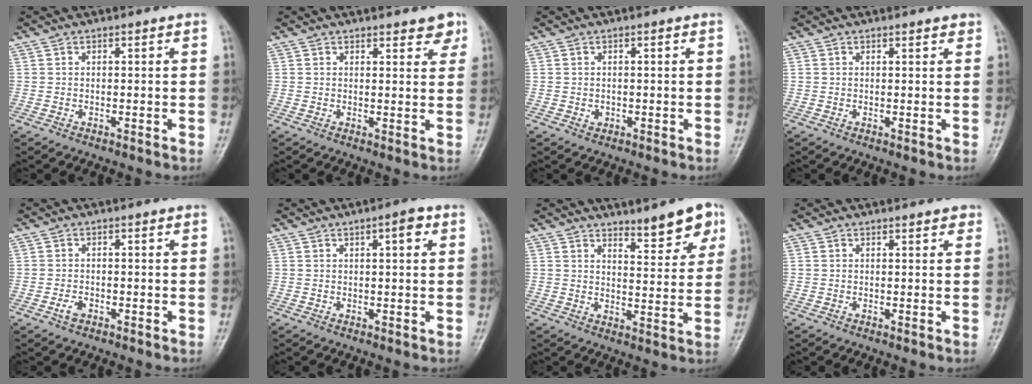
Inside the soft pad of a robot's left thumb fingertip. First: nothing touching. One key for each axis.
{"total": 3.9, "fx": 2.9, "fy": 1.5, "fz": 2.1, "tx": -0.002, "ty": -0.014, "tz": 0.035}
{"total": 0.9, "fx": -0.1, "fy": 0.8, "fz": 0.4, "tx": -0.002, "ty": 0.001, "tz": 0.000}
{"total": 1.2, "fx": 1.0, "fy": 0.4, "fz": 0.6, "tx": -0.006, "ty": -0.004, "tz": 0.011}
{"total": 1.7, "fx": -0.9, "fy": 1.0, "fz": 1.1, "tx": -0.022, "ty": 0.004, "tz": -0.017}
{"total": 3.2, "fx": 1.3, "fy": 0.9, "fz": 2.8, "tx": -0.039, "ty": 0.002, "tz": 0.018}
{"total": 8.1, "fx": 5.6, "fy": 2.4, "fz": 5.4, "tx": -0.051, "ty": -0.038, "tz": 0.079}
{"total": 1.4, "fx": 1.0, "fy": 0.5, "fz": 0.7, "tx": -0.005, "ty": -0.003, "tz": 0.010}